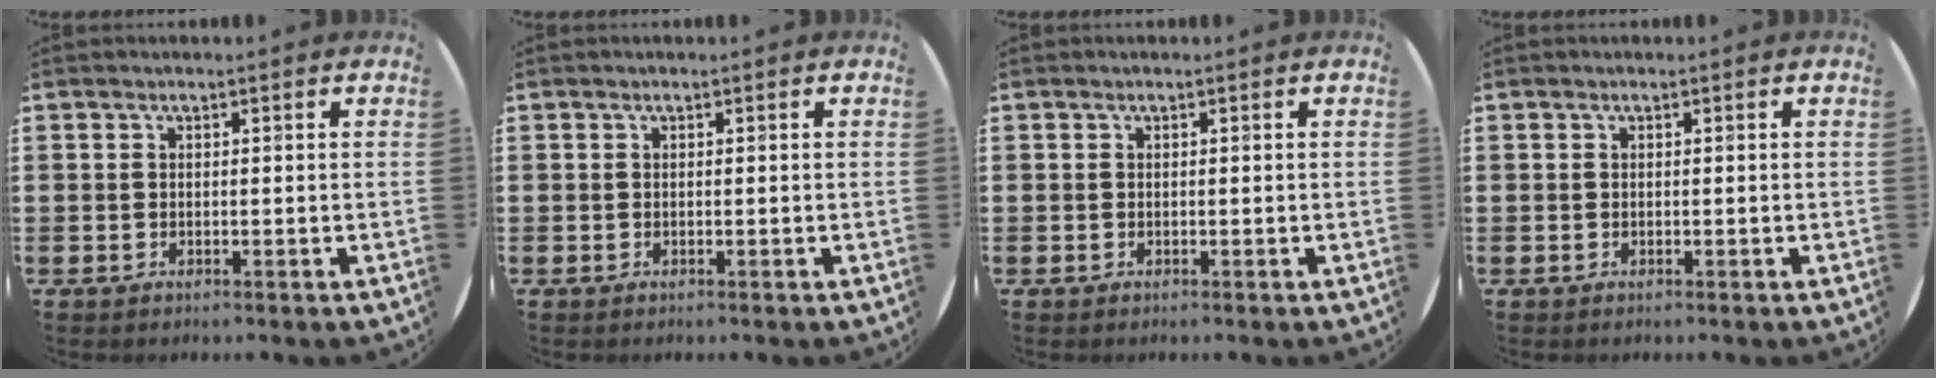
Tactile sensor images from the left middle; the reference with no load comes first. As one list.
[{"total": 0.0}, {"total": 0.0}, {"total": 0.0}]